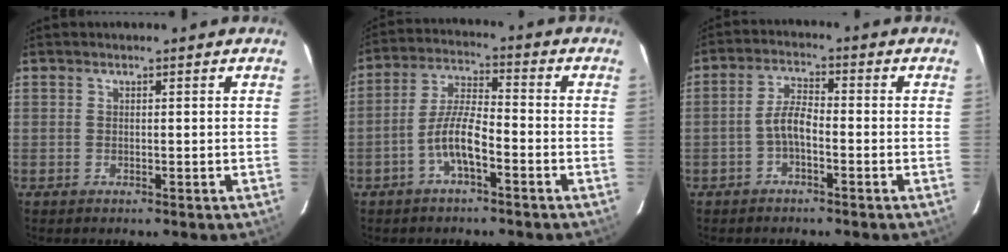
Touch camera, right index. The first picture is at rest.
{"total": 7.0, "force": [-3.5, 1.6, 5.8], "torque": [-0.124, 0.011, -0.065]}
{"total": 3.8, "force": [-1.9, 1.2, 3.1], "torque": [-0.068, 0.013, -0.038]}